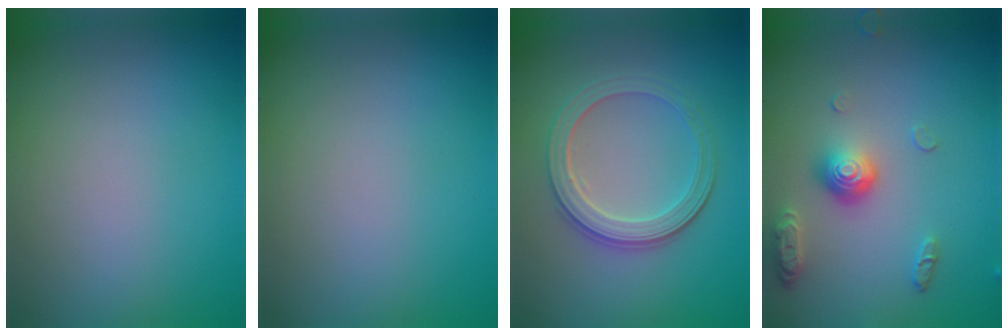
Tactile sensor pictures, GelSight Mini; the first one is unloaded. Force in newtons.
{"total": 0.0}
{"total": 4.0, "press": 3.4, "slide": 2.1}
{"total": 3.7, "press": 2.8, "slide": 2.4}